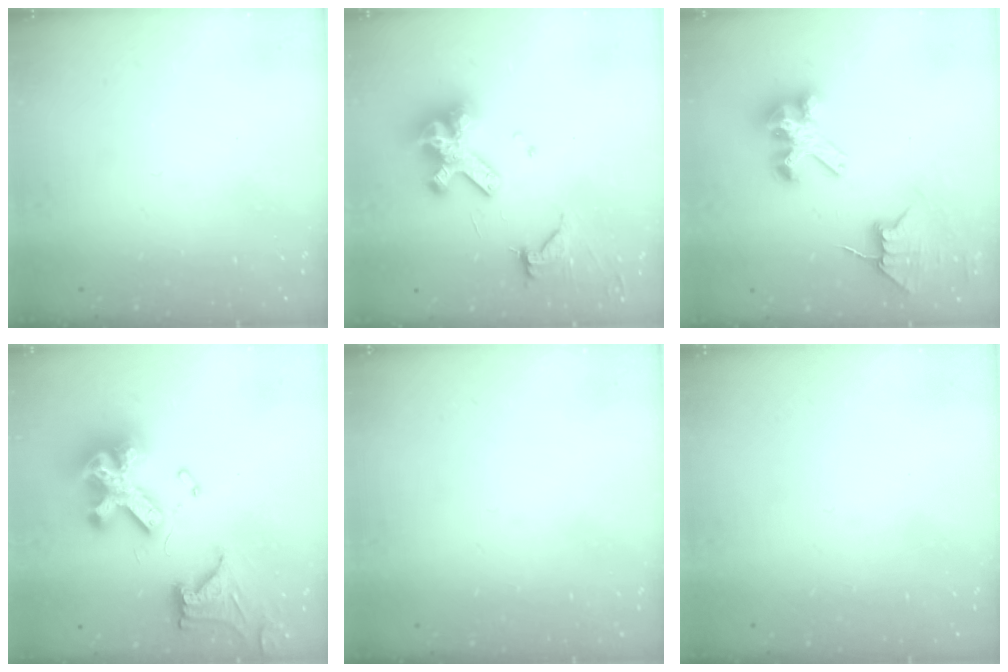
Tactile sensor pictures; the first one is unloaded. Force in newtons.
{"total": 14.1, "press": 14.0, "slide": 1.8}
{"total": 7.8, "press": 7.7, "slide": 1.0}
{"total": 20.1, "press": 20.0, "slide": 2.1}
{"total": 0.0}
{"total": 0.0}